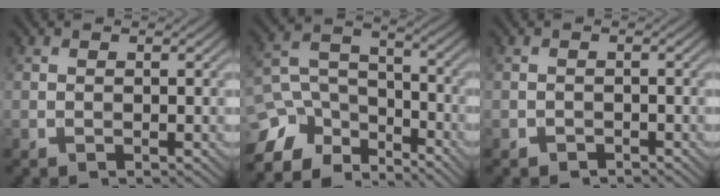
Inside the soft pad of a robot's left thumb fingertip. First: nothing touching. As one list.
[{"total": 10.8, "force": [-8.4, 5.9, 3.4], "torque": [-0.094, -0.003, -0.151]}, {"total": 0.8, "force": [-0.7, 0.2, -0.4], "torque": [0.007, -0.001, -0.013]}]